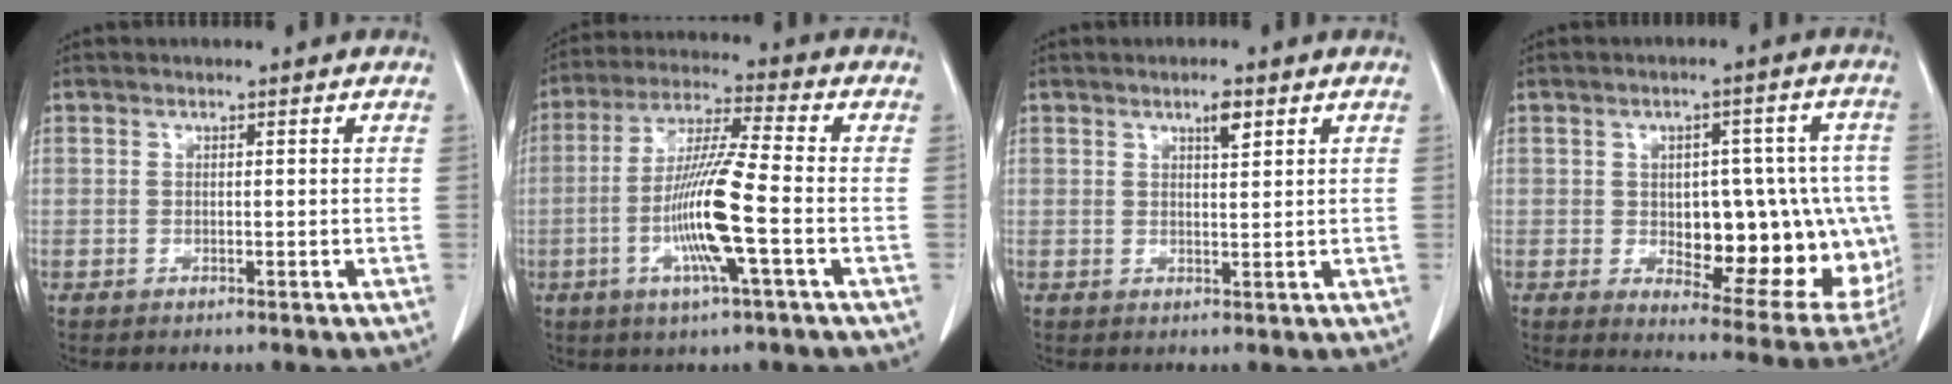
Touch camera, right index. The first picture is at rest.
{"total": 12.2, "force": [-3.1, -0.1, 11.8], "torque": [-0.231, -0.006, -0.063]}
{"total": 2.5, "force": [1.4, 0.5, 1.9], "torque": [-0.034, -0.001, 0.024]}
{"total": 18.7, "force": [-2.1, 8.6, 16.5], "torque": [-0.163, 0.021, 0.005]}